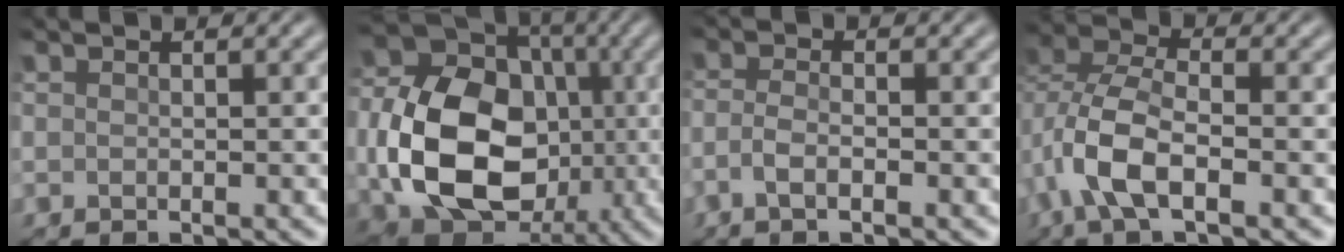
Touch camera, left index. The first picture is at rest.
{"total": 13.7, "force": [-2.5, 9.8, 9.2], "torque": [-0.197, -0.012, -0.050]}
{"total": 1.7, "force": [-1.0, -0.1, 1.4], "torque": [-0.037, 0.005, -0.022]}
{"total": 5.5, "force": [-2.1, 2.5, 4.4], "torque": [-0.104, 0.006, -0.046]}